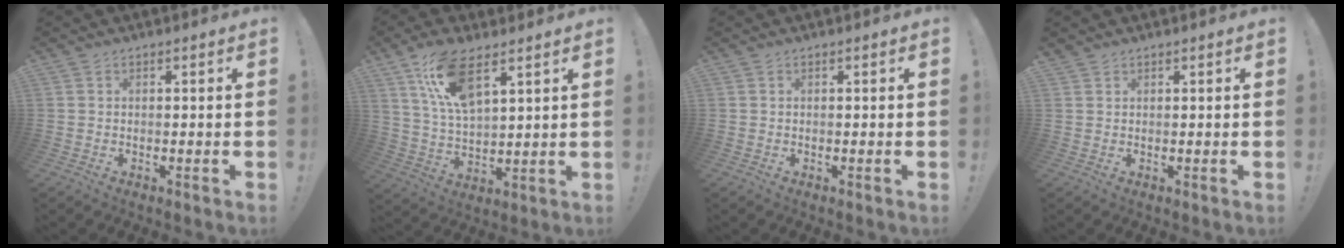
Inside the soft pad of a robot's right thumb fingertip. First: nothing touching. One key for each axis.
{"total": 12.9, "fx": 8.0, "fy": 4.7, "fz": 9.0, "tx": -0.185, "ty": -0.027, "tz": 0.144}
{"total": 0.0}
{"total": 0.8, "fx": 0.7, "fy": 0.2, "fz": 0.1, "tx": 0.004, "ty": -0.003, "tz": 0.013}